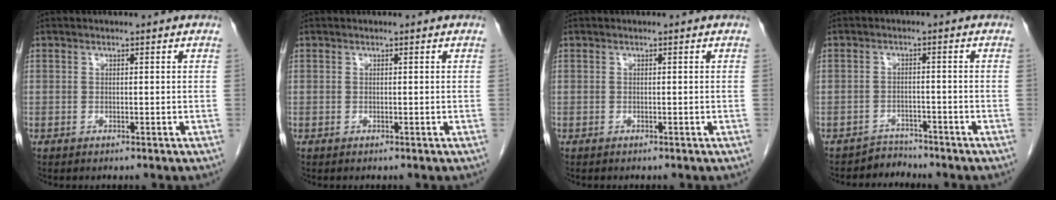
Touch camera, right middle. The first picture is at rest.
{"total": 0.0}
{"total": 0.0}
{"total": 2.6, "force": [-2.3, 0.5, -1.2], "torque": [0.029, -0.001, -0.039]}